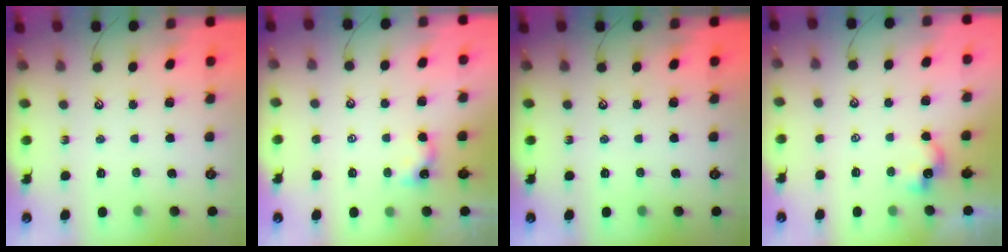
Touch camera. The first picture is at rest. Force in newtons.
{"total": 0.8, "press": 0.6, "slide": 0.4}
{"total": 0.0}
{"total": 1.7, "press": 1.7, "slide": 0.2}